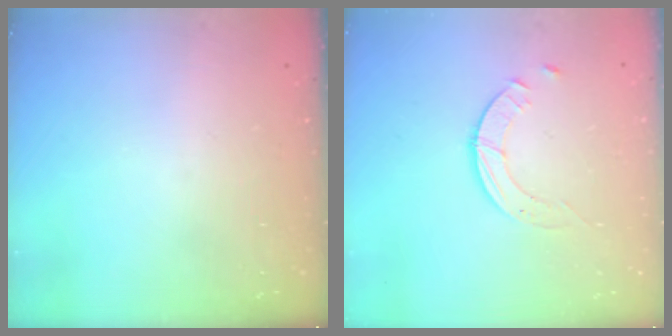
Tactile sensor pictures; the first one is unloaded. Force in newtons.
{"total": 3.0, "press": 3.0, "slide": 0.3}